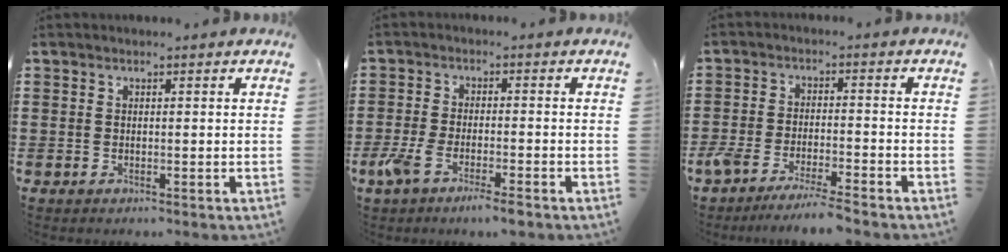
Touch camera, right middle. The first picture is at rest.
{"total": 5.2, "force": [-3.4, 0.8, 3.9], "torque": [-0.088, -0.011, -0.065]}
{"total": 5.0, "force": [-4.5, -0.1, 2.2], "torque": [-0.050, -0.013, -0.089]}